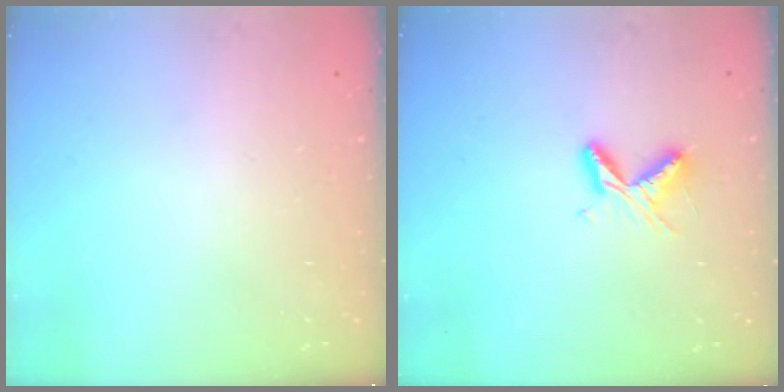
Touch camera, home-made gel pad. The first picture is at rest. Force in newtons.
{"total": 5.9, "press": 5.9, "slide": 0.8}